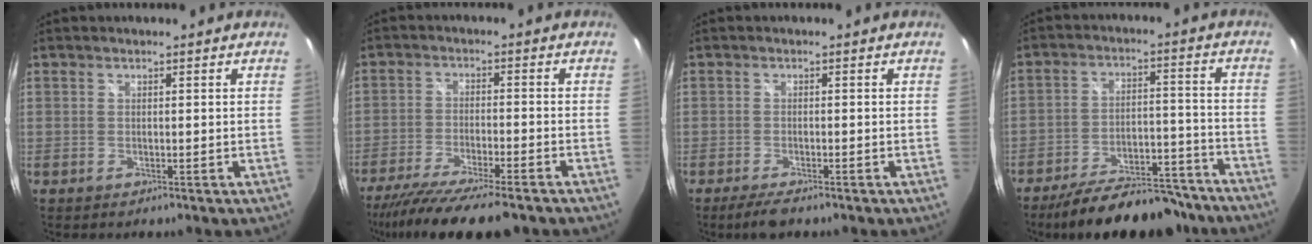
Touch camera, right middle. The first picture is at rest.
{"total": 15.1, "force": [-12.6, 1.7, 8.1], "torque": [-0.164, -0.041, -0.204]}
{"total": 3.5, "force": [-2.7, 0.6, 2.1], "torque": [-0.052, -0.012, -0.049]}
{"total": 19.8, "force": [-16.9, 6.1, 8.4], "torque": [-0.146, 0.009, -0.223]}